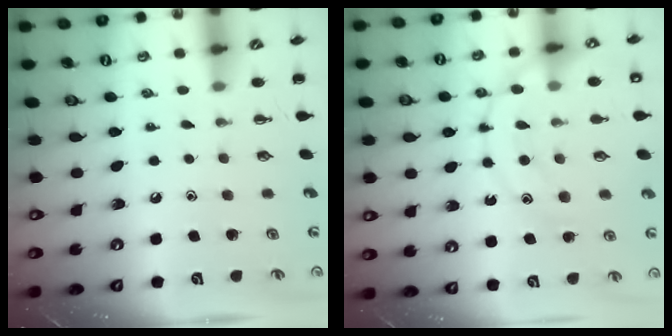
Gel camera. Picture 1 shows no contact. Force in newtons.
{"total": 17.0, "press": 16.9, "slide": 1.5}